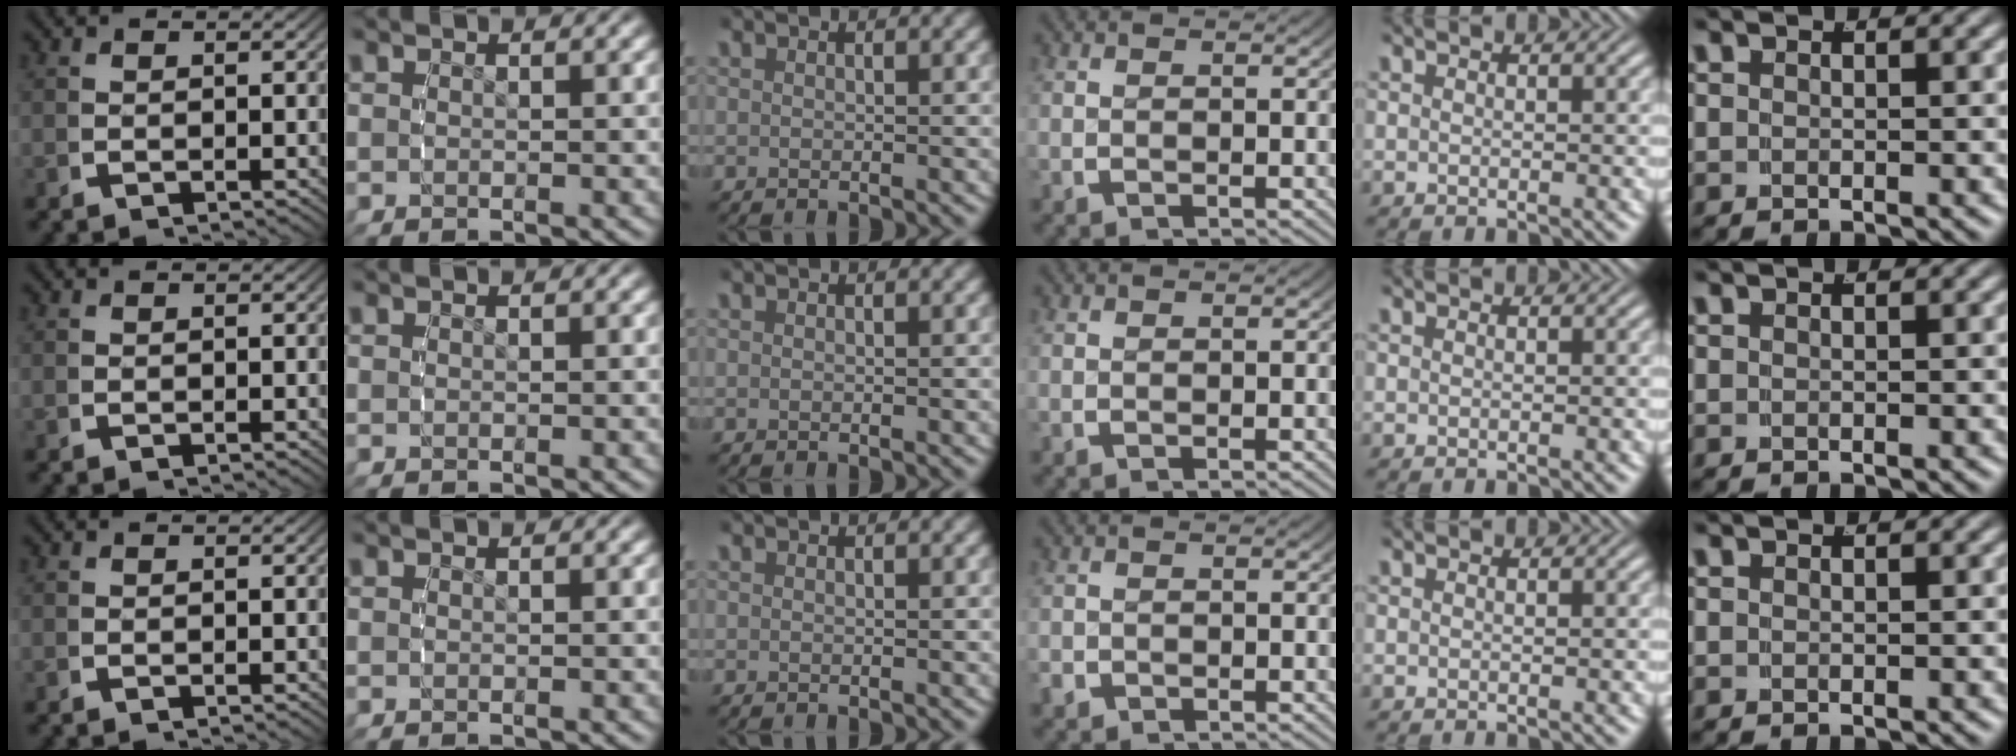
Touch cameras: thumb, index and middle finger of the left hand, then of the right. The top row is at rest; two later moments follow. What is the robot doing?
{"motion": "grasp_and_lifting", "object": "small bumper sticker"}